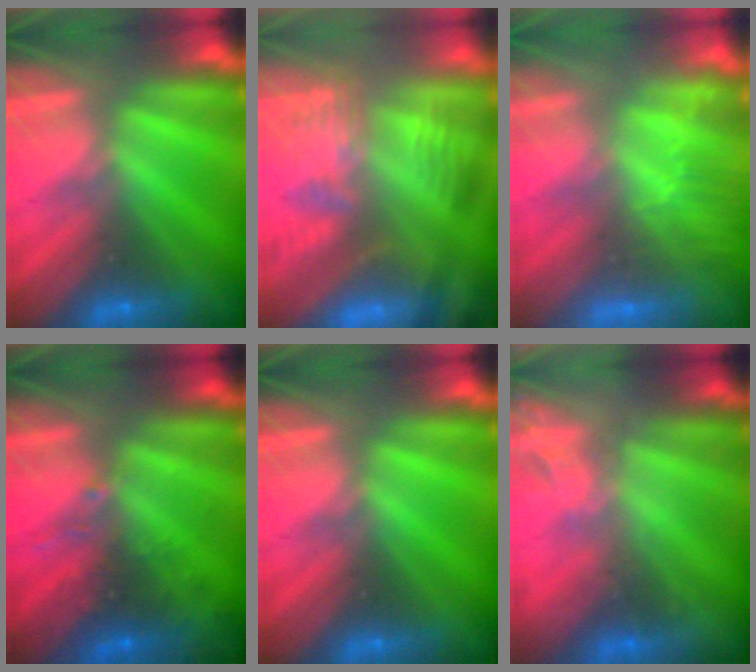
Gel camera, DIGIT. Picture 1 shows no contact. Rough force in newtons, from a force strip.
{"total": 8.7}
{"total": 3.2}
{"total": 7.7}
{"total": 0.0}
{"total": 2.2}